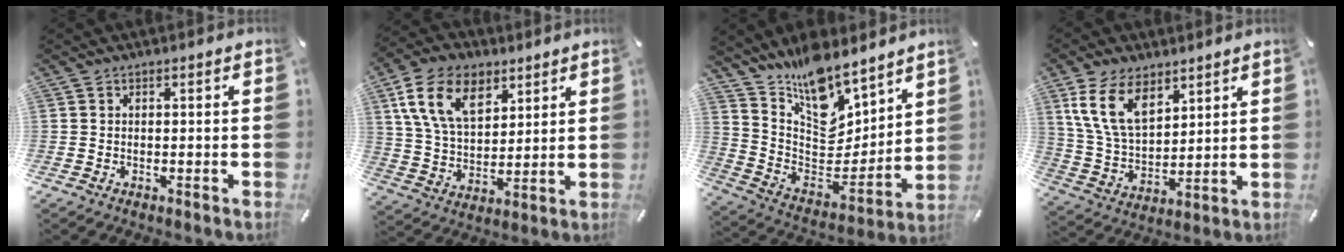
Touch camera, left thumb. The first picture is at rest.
{"total": 14.7, "force": [7.3, 9.3, 8.7], "torque": [-0.195, -0.009, 0.137]}
{"total": 14.5, "force": [11.3, 7.4, 5.3], "torque": [-0.091, -0.116, 0.207]}
{"total": 13.2, "force": [7.2, 7.9, 7.7], "torque": [-0.191, -0.023, 0.133]}